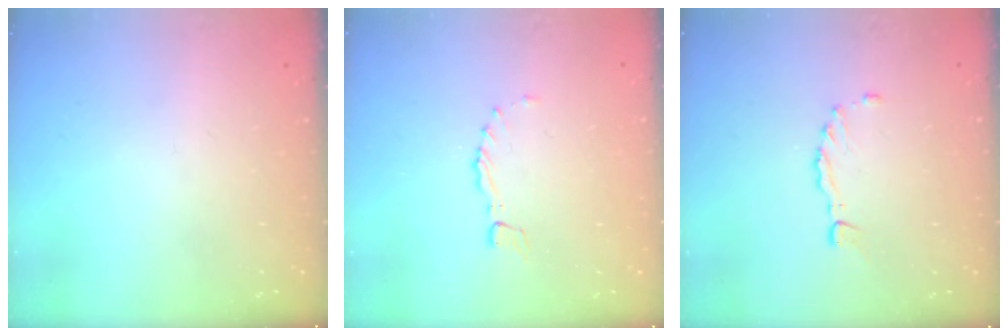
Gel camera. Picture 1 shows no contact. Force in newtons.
{"total": 0.0}
{"total": 1.6, "press": 1.6, "slide": 0.2}